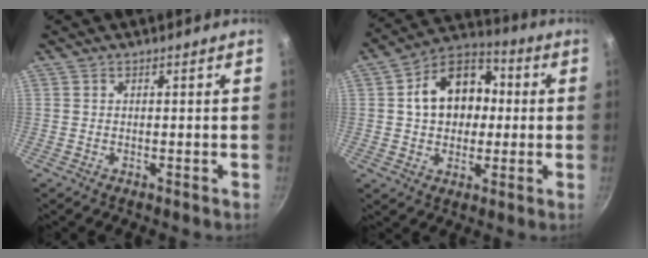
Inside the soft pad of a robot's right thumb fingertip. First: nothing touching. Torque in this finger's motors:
{"motor_torque": [-0.12, 0.38, 0.34, -0.16, 0.24]}